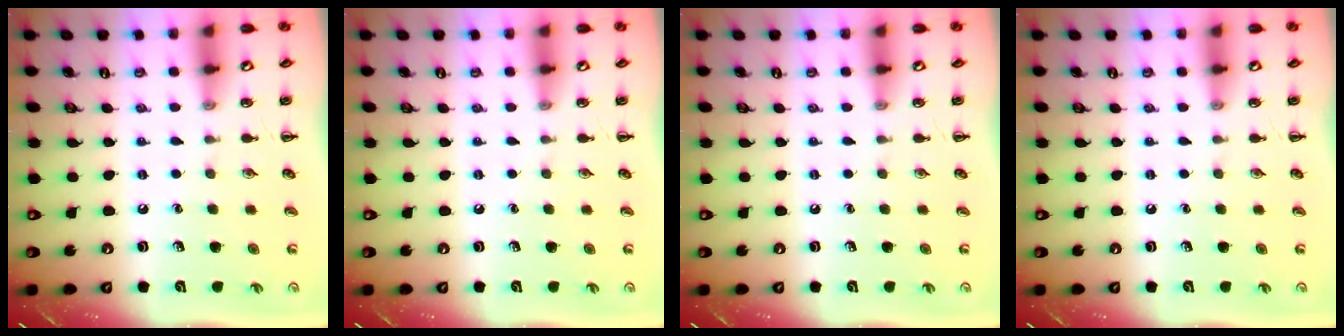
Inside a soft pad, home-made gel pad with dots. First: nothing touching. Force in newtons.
{"total": 0.0}
{"total": 0.0}
{"total": 0.0}